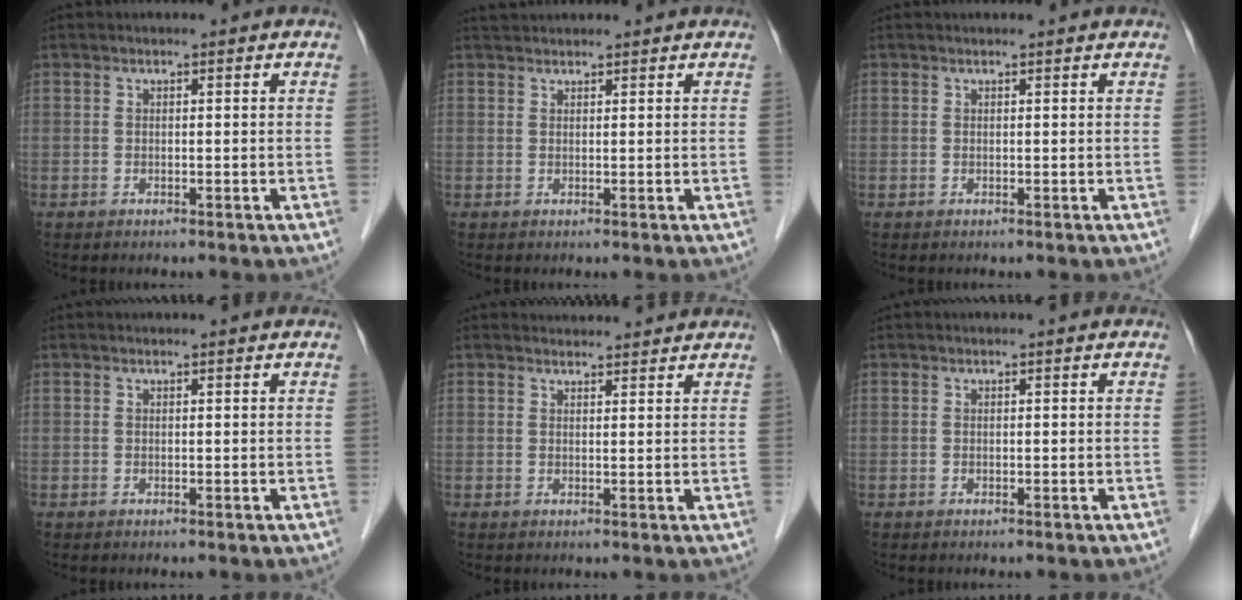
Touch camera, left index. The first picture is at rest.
{"total": 2.2, "force": [2.2, 0.3, 0.3], "torque": [-0.008, 0.025, 0.041]}
{"total": 0.9, "force": [0.9, 0.0, 0.1], "torque": [-0.008, 0.006, 0.011]}
{"total": 0.5, "force": [0.5, 0.0, 0.1], "torque": [-0.004, 0.002, 0.006]}
{"total": 4.2, "force": [4.1, 0.8, 0.3], "torque": [-0.008, 0.016, 0.050]}
{"total": 0.0}